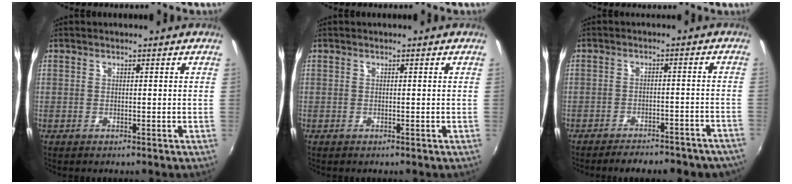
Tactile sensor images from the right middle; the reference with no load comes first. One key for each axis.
{"total": 0.0}
{"total": 13.4, "fx": -11.7, "fy": 3.4, "fz": 5.6, "tx": -0.103, "ty": -0.006, "tz": -0.135}